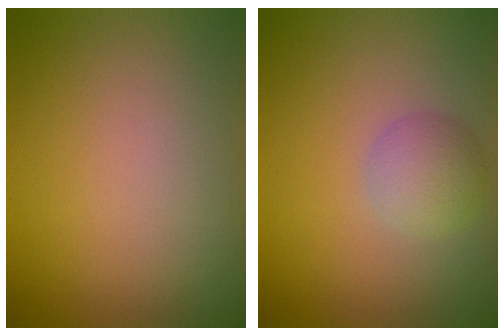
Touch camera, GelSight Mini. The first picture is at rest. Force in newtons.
{"total": 2.6, "press": 2.6, "slide": 0.1}